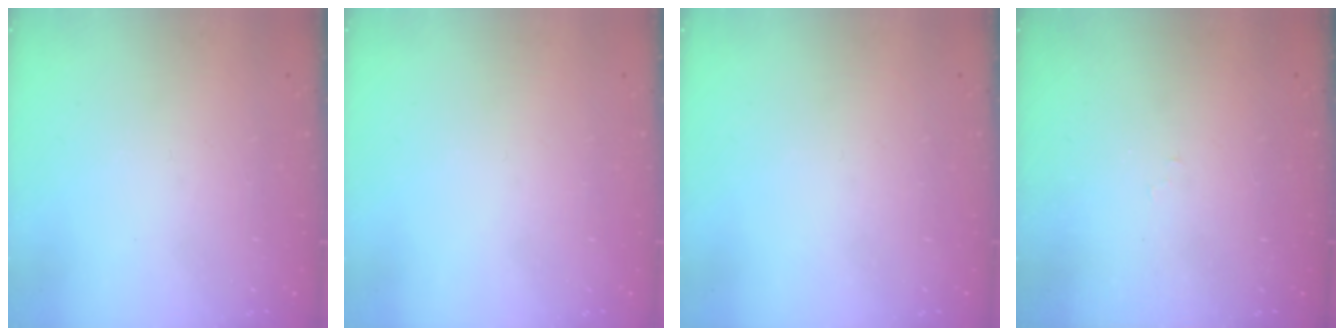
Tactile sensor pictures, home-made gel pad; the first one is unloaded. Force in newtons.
{"total": 0.0}
{"total": 0.0}
{"total": 6.8, "press": 6.7, "slide": 0.6}